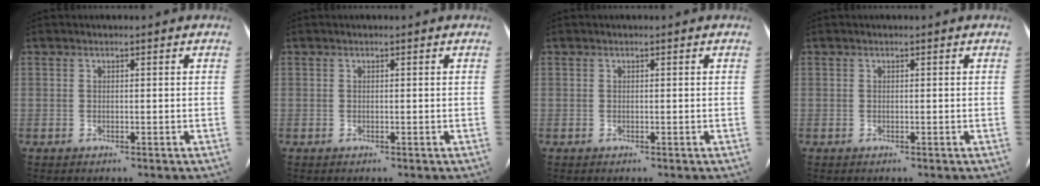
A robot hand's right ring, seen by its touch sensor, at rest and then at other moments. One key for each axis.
{"total": 0.0}
{"total": 0.0}
{"total": 0.0}